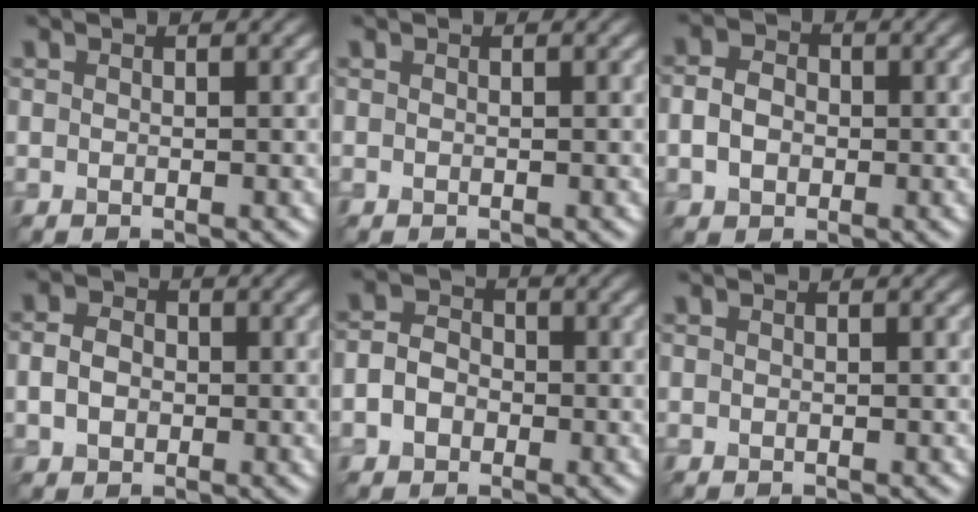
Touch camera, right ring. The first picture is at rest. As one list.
[{"total": 0.0}, {"total": 3.1, "force": [-0.5, 2.5, 1.8], "torque": [-0.039, -0.002, -0.017]}, {"total": 2.7, "force": [-0.3, 2.2, 1.6], "torque": [-0.036, -0.002, -0.014]}, {"total": 3.0, "force": [-0.9, 2.4, 1.5], "torque": [-0.020, -0.004, -0.026]}, {"total": 0.0}]